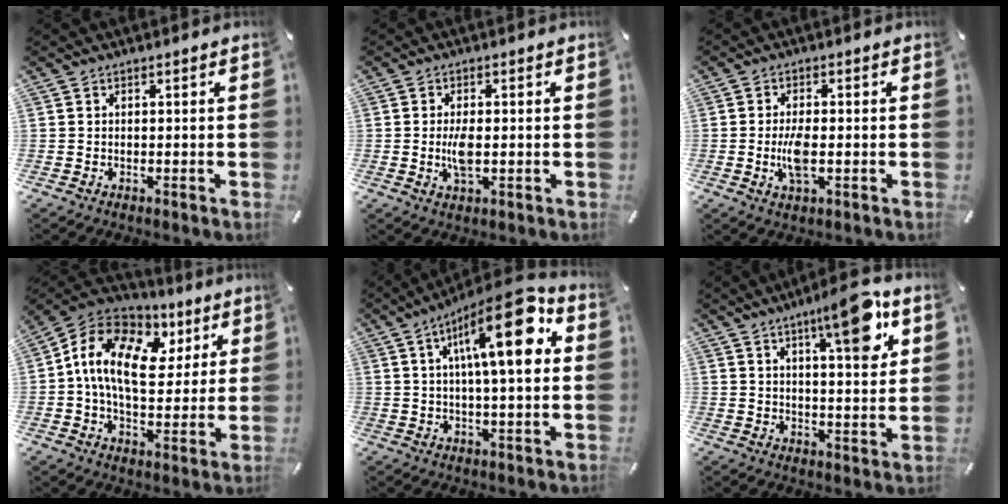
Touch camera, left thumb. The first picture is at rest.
{"total": 4.8, "force": [-0.3, 2.0, 4.3], "torque": [-0.099, -0.007, -0.010]}
{"total": 5.7, "force": [-0.8, 2.2, 5.2], "torque": [-0.115, -0.006, -0.020]}
{"total": 15.8, "force": [4.1, 10.4, 11.1], "torque": [-0.225, -0.010, 0.071]}
{"total": 19.0, "force": [5.8, 5.3, 17.3], "torque": [-0.255, -0.019, 0.081]}
{"total": 13.4, "force": [7.3, 3.5, 10.7], "torque": [-0.144, -0.042, 0.113]}